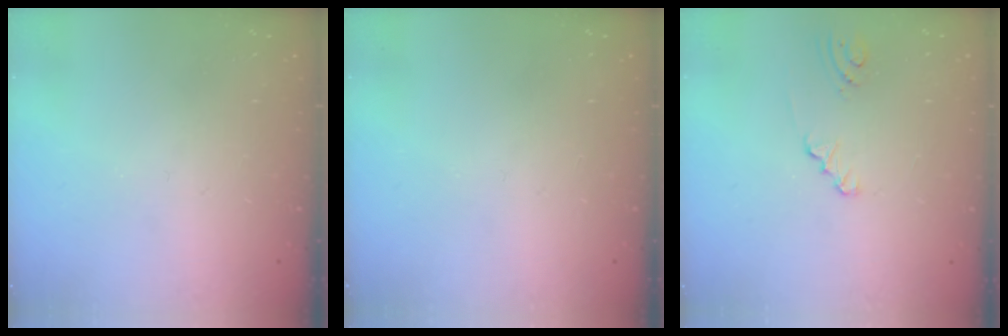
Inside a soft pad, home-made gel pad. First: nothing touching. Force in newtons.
{"total": 0.0}
{"total": 1.7, "press": 1.7, "slide": 0.3}